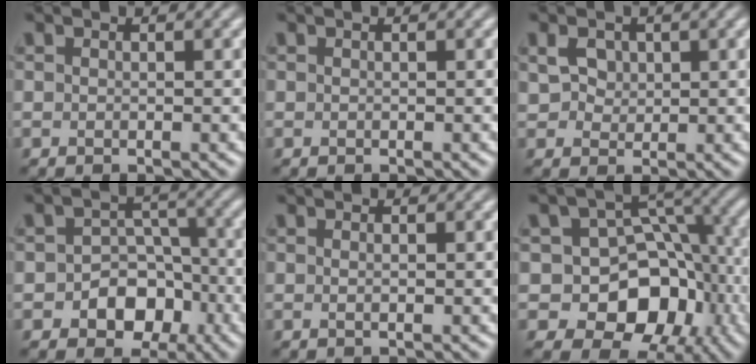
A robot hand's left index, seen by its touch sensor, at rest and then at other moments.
{"total": 0.0}
{"total": 2.0, "force": [1.0, 1.6, 0.7], "torque": [-0.012, 0.004, 0.019]}
{"total": 6.7, "force": [-2.8, 5.3, 3.0], "torque": [-0.004, 0.004, -0.060]}
{"total": 0.5, "force": [0.2, 0.0, 0.5], "torque": [-0.008, -0.001, 0.004]}
{"total": 12.1, "force": [-3.7, 9.8, 6.0], "torque": [-0.069, 0.018, -0.086]}